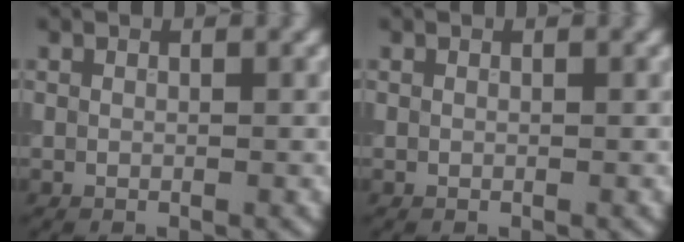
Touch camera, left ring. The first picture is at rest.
{"total": 0.0}